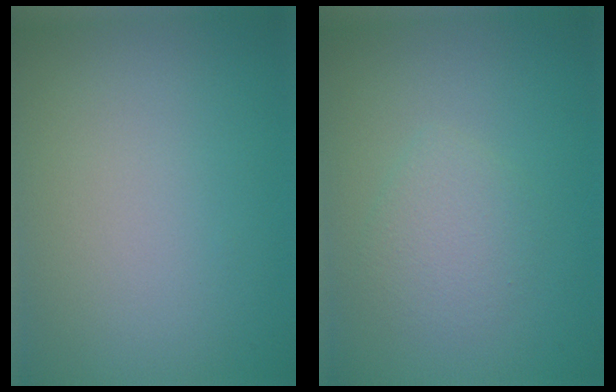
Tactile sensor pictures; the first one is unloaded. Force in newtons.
{"total": 2.3, "press": 2.3, "slide": 0.1}